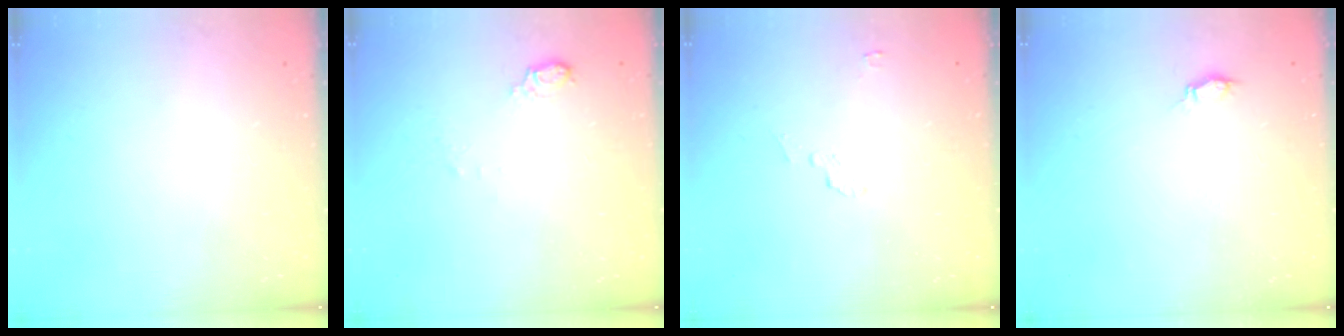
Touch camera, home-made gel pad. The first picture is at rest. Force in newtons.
{"total": 5.6, "press": 5.6, "slide": 0.6}
{"total": 2.5, "press": 2.5, "slide": 0.3}
{"total": 3.0, "press": 2.8, "slide": 1.2}